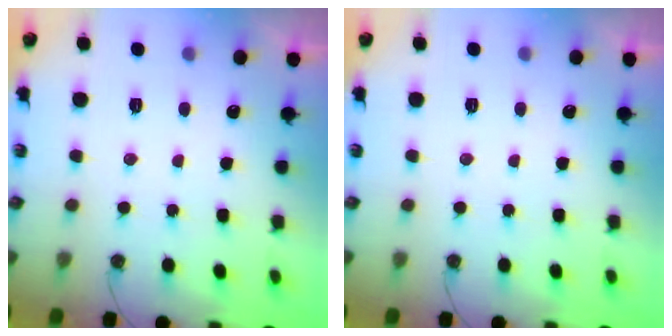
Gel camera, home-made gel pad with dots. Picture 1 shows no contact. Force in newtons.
{"total": 0.0}